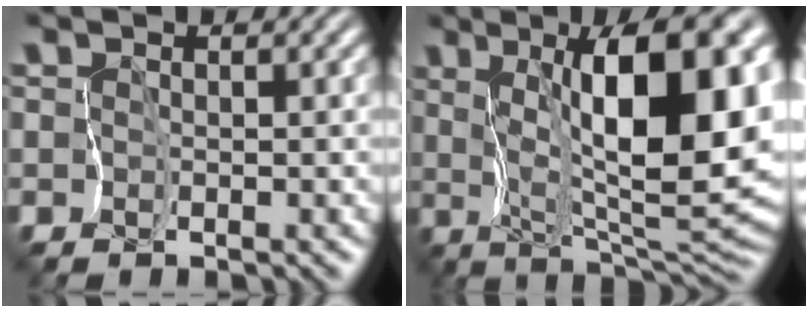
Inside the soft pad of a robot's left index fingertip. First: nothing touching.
{"total": 12.5, "force": [3.2, 3.6, 11.5], "torque": [-0.159, 0.002, 0.060]}